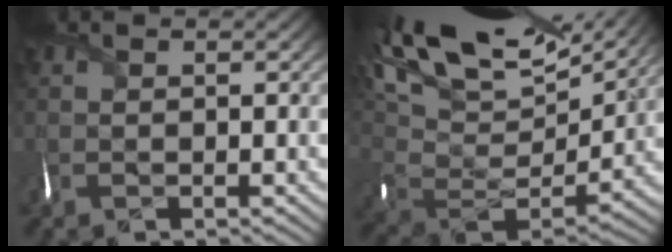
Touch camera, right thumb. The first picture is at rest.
{"total": 18.9, "force": [11.7, 7.8, 12.6], "torque": [-0.264, 0.029, 0.199]}